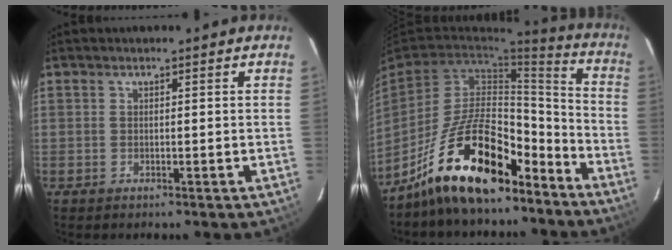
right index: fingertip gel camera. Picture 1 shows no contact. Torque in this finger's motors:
{"motor_torque": [1.15, -0.99, 1.05, 0.21]}